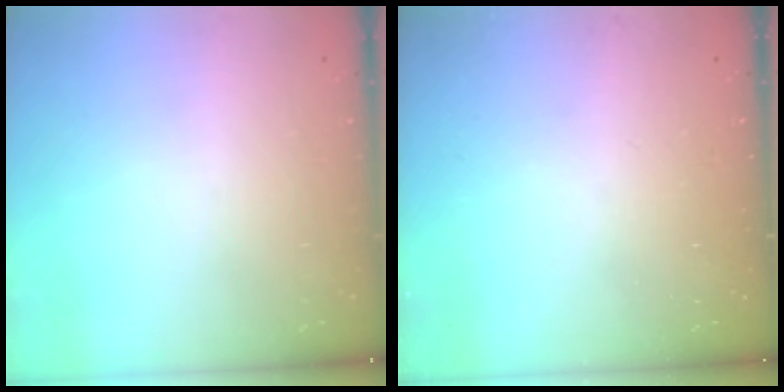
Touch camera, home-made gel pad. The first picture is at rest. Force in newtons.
{"total": 0.0}